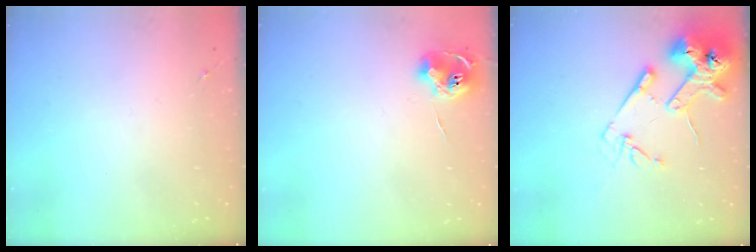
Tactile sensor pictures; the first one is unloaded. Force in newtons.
{"total": 8.7, "press": 8.7, "slide": 0.4}
{"total": 16.8, "press": 16.7, "slide": 1.9}